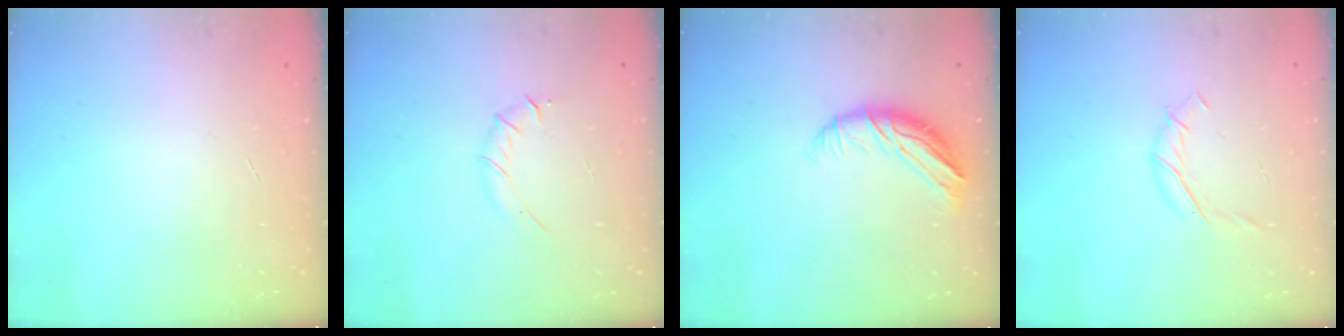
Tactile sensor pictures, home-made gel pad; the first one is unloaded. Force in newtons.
{"total": 5.4, "press": 5.1, "slide": 1.6}
{"total": 9.7, "press": 9.7, "slide": 0.8}
{"total": 6.7, "press": 6.7, "slide": 0.7}